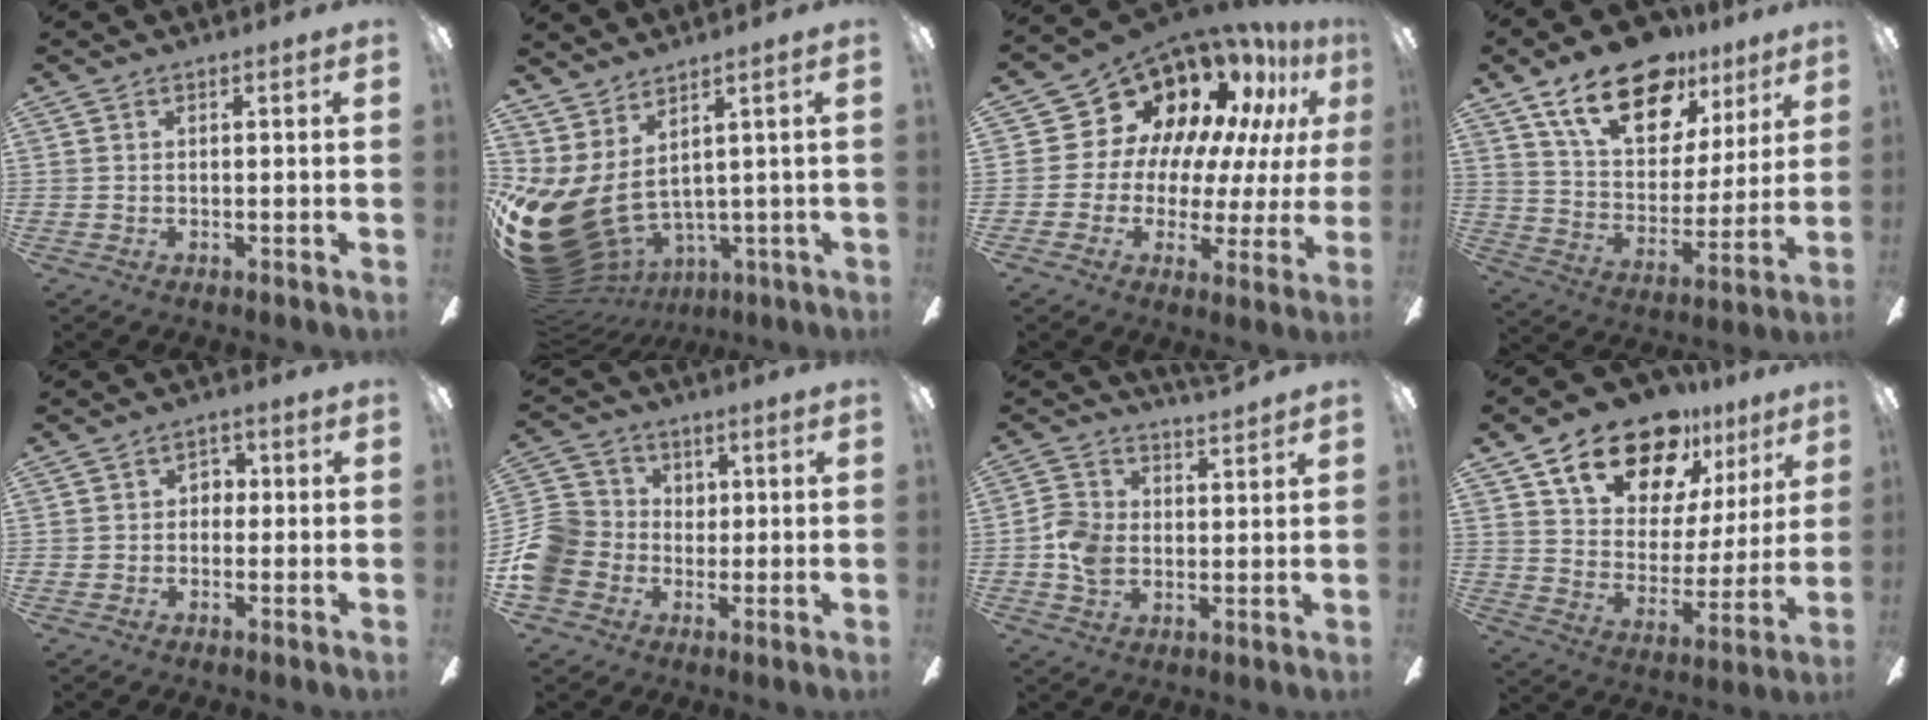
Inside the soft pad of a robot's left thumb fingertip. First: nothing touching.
{"total": 14.0, "force": [-1.5, 8.4, 11.1], "torque": [-0.251, -0.036, -0.010]}
{"total": 16.3, "force": [10.6, 10.7, 6.2], "torque": [-0.110, -0.097, 0.207]}
{"total": 20.9, "force": [13.8, 10.6, 11.5], "torque": [-0.193, -0.073, 0.244]}
{"total": 3.5, "force": [-0.9, 3.1, 1.3], "torque": [-0.021, 0.014, -0.020]}
{"total": 11.5, "force": [-2.3, 10.5, 4.2], "torque": [-0.104, 0.031, -0.040]}
{"total": 5.8, "force": [1.3, 4.2, 3.8], "torque": [-0.091, 0.004, 0.028]}
{"total": 18.9, "force": [13.6, 10.0, 8.5], "torque": [-0.151, -0.084, 0.244]}